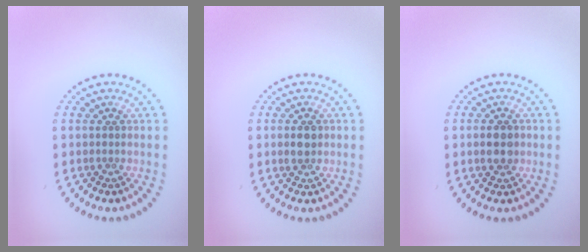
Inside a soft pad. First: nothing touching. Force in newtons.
{"total": 1.7, "press": 1.7, "slide": 0.2}
{"total": 2.6, "press": 2.6, "slide": 0.2}